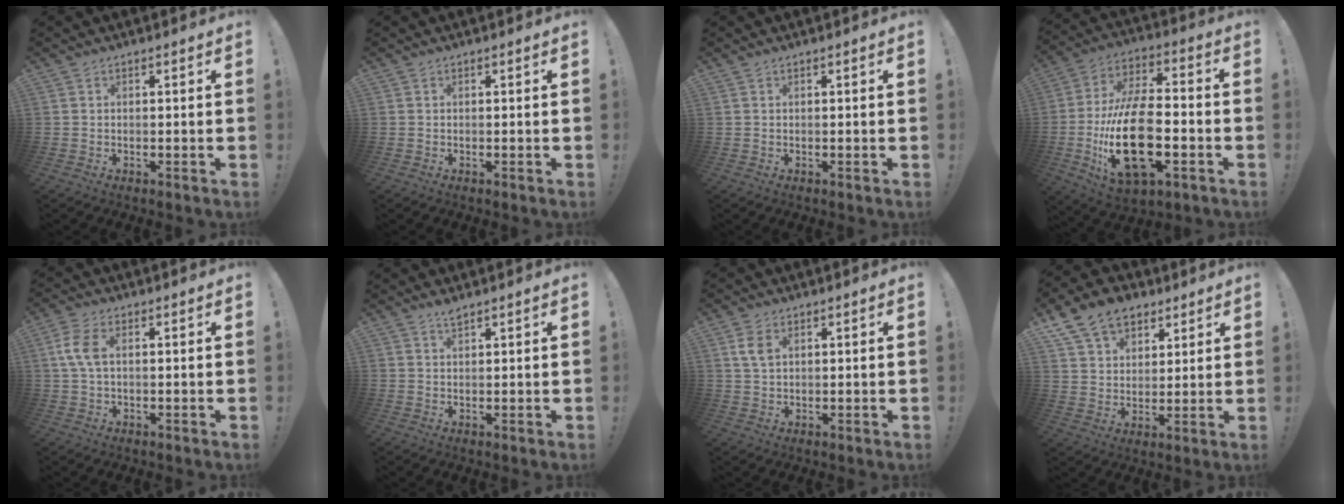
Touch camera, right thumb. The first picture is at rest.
{"total": 0.0}
{"total": 0.5, "force": [0.4, -0.2, 0.3], "torque": [0.001, -0.003, 0.005]}
{"total": 24.0, "force": [-5.7, 12.0, 20.0], "torque": [-0.383, 0.018, -0.092]}
{"total": 6.4, "force": [0.9, 3.6, 5.3], "torque": [-0.107, 0.007, 0.017]}
{"total": 2.1, "force": [1.9, 0.1, 1.0], "torque": [-0.013, -0.008, 0.032]}
{"total": 4.6, "force": [1.8, 2.7, 3.2], "torque": [-0.055, 0.000, 0.033]}
{"total": 12.6, "force": [7.6, 8.8, 4.9], "torque": [-0.080, -0.037, 0.149]}